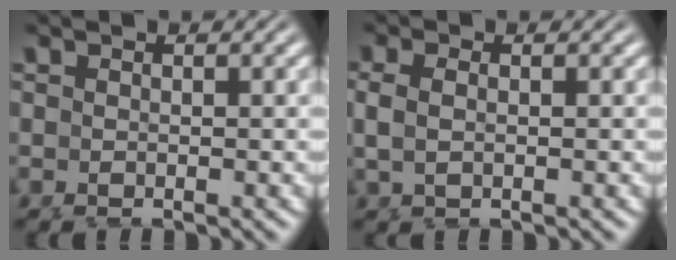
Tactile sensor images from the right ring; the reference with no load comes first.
{"total": 2.0, "force": [0.6, 1.1, 1.5], "torque": [-0.038, 0.001, 0.013]}